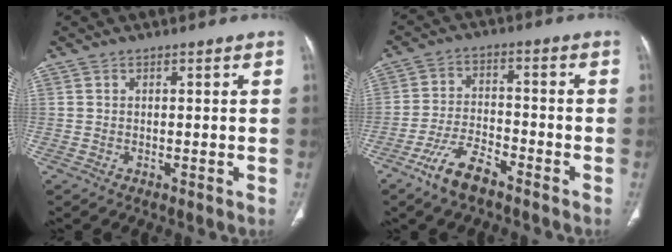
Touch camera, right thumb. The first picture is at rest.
{"total": 8.1, "force": [-5.7, 2.9, 4.9], "torque": [-0.104, 0.024, -0.111]}